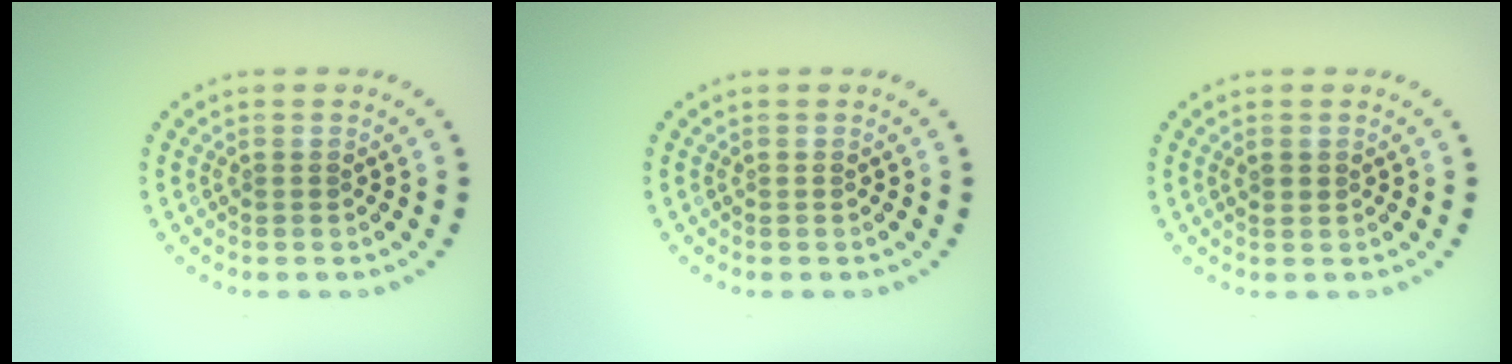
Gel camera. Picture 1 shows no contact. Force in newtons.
{"total": 0.0}
{"total": 1.0, "press": 0.9, "slide": 0.4}